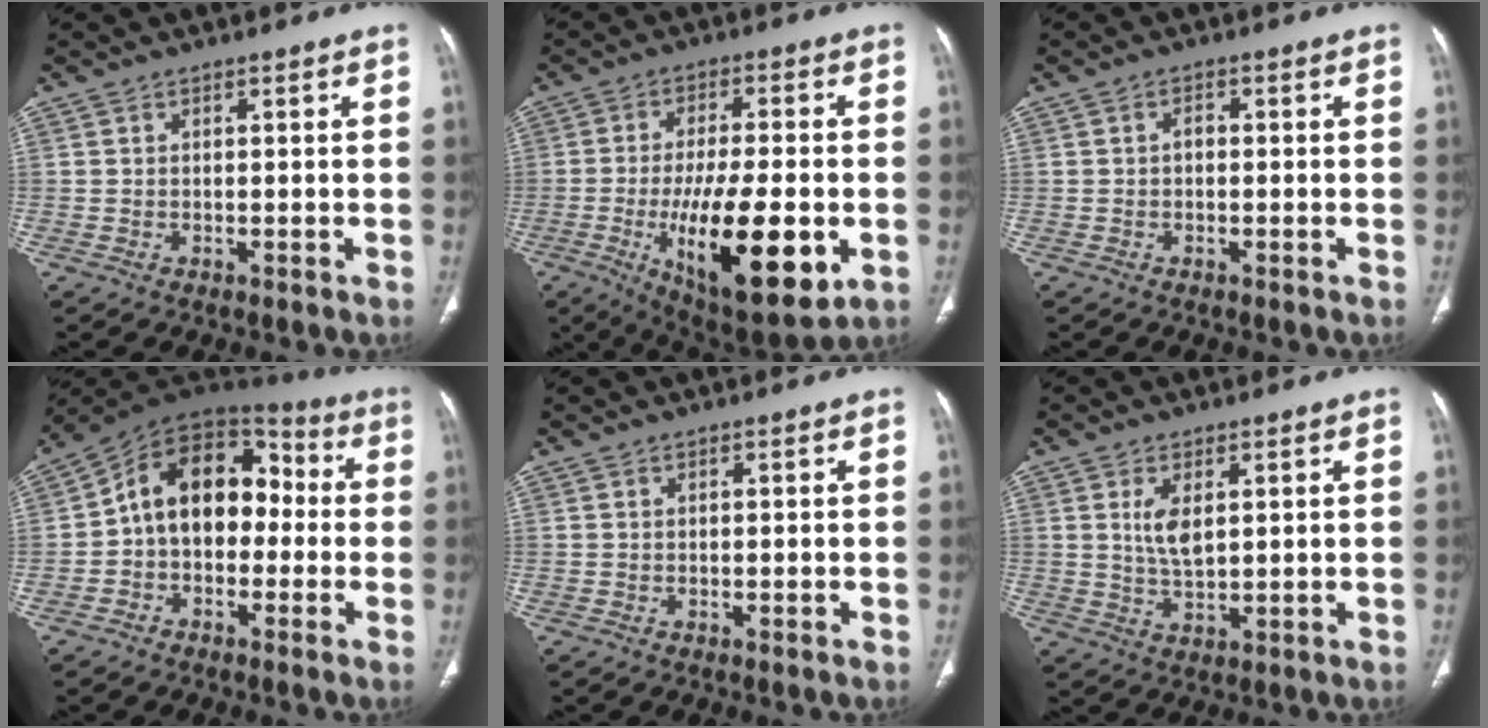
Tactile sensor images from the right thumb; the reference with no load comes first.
{"total": 20.7, "force": [-5.5, 6.9, 18.7], "torque": [-0.301, -0.013, -0.072]}
{"total": 1.1, "force": [-0.2, 0.7, 0.8], "torque": [-0.009, 0.004, -0.007]}
{"total": 14.8, "force": [-0.9, 10.5, 10.4], "torque": [-0.126, 0.055, -0.032]}
{"total": 0.0}
{"total": 5.0, "force": [1.5, 2.4, 4.1], "torque": [-0.078, -0.011, 0.034]}